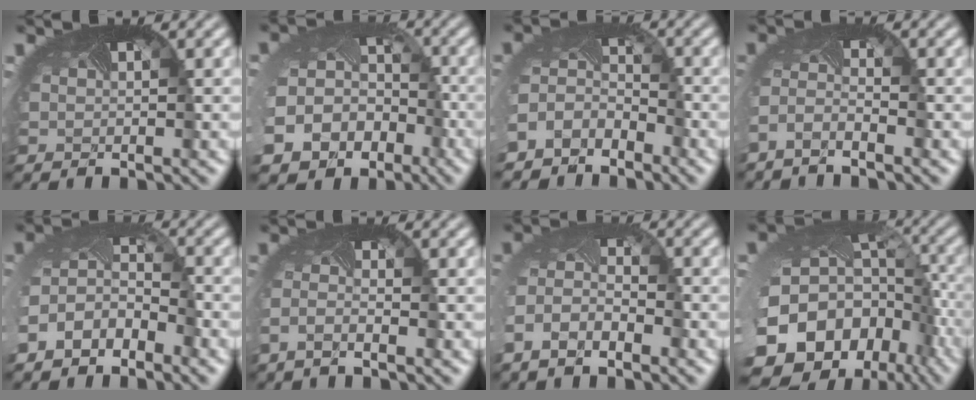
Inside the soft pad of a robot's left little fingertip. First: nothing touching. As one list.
[{"total": 16.4, "force": [-7.0, 13.6, 6.0], "torque": [-0.150, -0.070, -0.099]}, {"total": 4.7, "force": [-3.8, 2.8, 0.7], "torque": [-0.027, -0.016, -0.070]}, {"total": 2.1, "force": [-2.0, 0.0, 0.5], "torque": [-0.025, -0.009, -0.046]}, {"total": 3.8, "force": [-2.5, 2.1, 1.9], "torque": [-0.045, -0.003, -0.053]}, {"total": 1.5, "force": [-1.3, 0.0, 0.7], "torque": [-0.025, -0.010, -0.030]}, {"total": 4.1, "force": [-2.7, 2.1, 2.3], "torque": [-0.053, -0.009, -0.051]}, {"total": 19.4, "force": [-9.2, 14.2, 9.5], "torque": [-0.215, -0.055, -0.107]}]